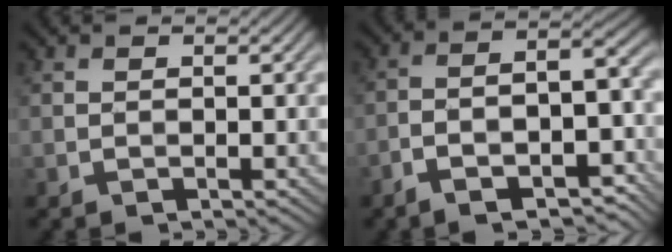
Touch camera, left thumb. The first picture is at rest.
{"total": 9.4, "force": [-5.4, 3.2, 6.9], "torque": [-0.112, -0.007, -0.089]}